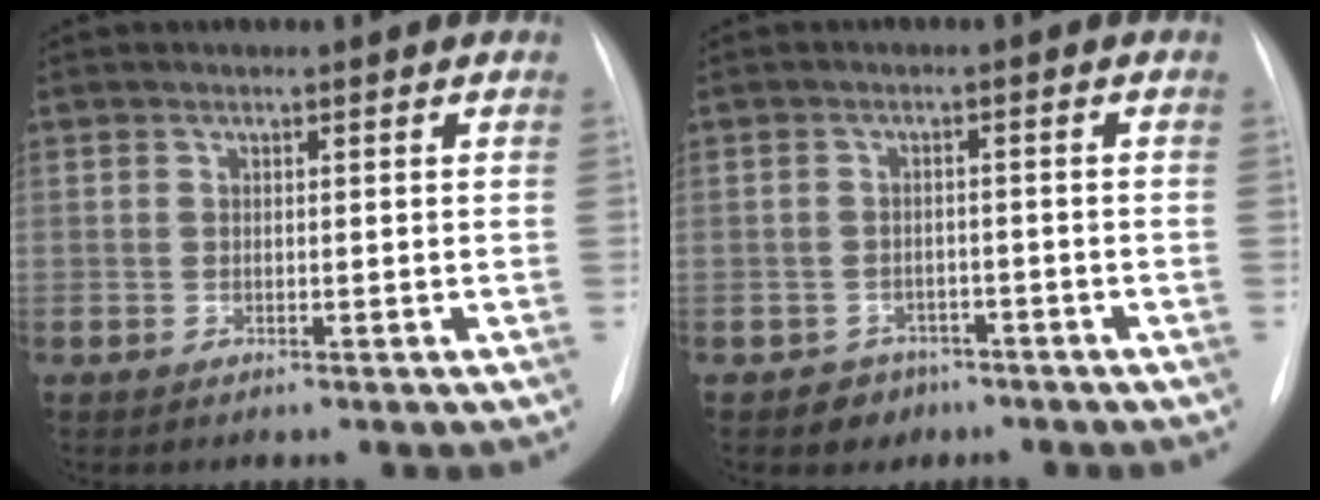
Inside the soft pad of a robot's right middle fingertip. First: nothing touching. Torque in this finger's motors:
{"motor_torque": [0.19, -0.23, 0.02, 0.00]}